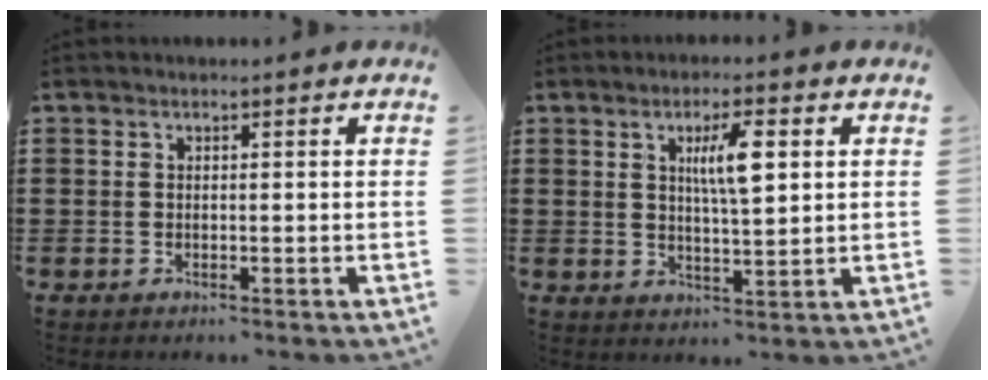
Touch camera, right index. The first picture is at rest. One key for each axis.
{"total": 6.2, "fx": 1.8, "fy": 1.5, "fz": 5.7, "tx": -0.109, "ty": 0.005, "tz": 0.024}